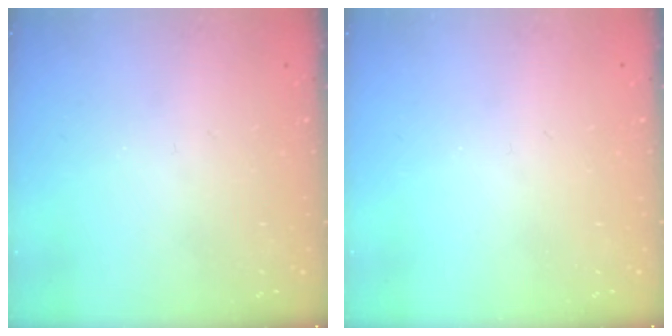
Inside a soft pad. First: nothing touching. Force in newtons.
{"total": 0.0}